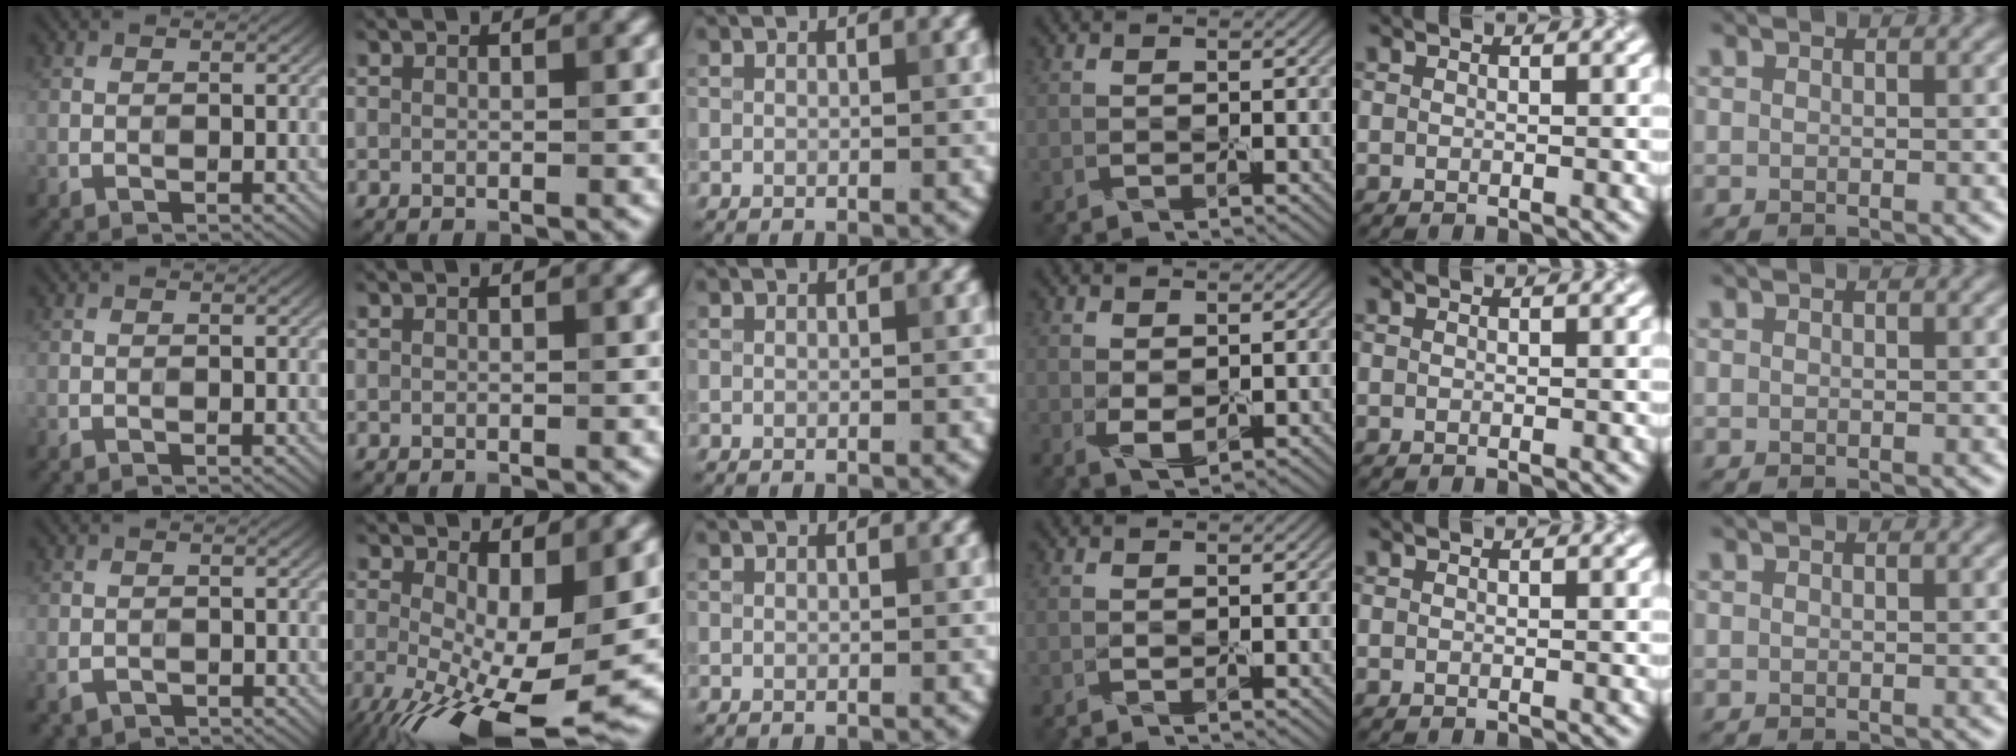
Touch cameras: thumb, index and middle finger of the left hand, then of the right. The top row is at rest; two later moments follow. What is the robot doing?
{"motion": "peel", "object": "cling film"}